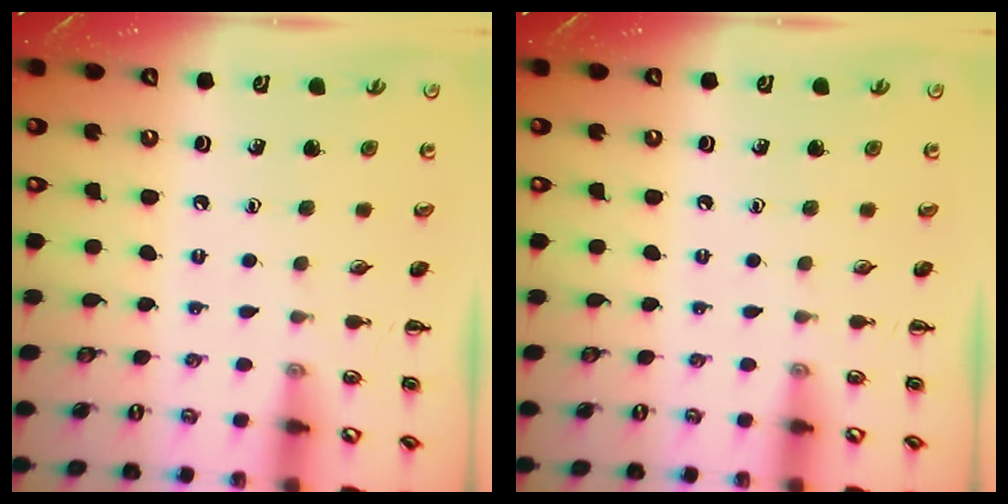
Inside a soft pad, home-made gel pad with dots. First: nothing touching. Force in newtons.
{"total": 0.0}